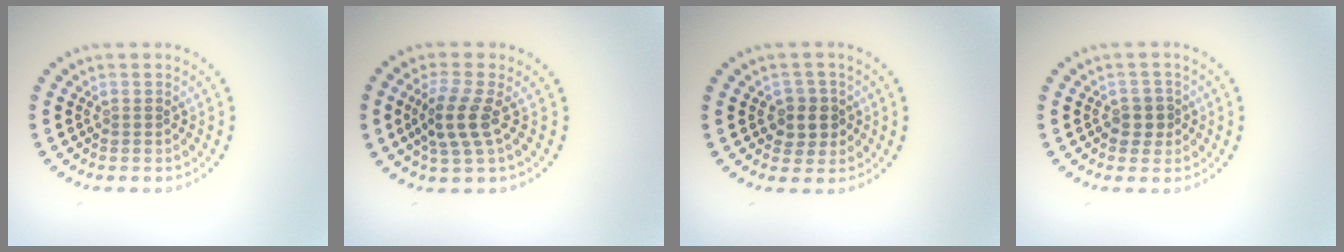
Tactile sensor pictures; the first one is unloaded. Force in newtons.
{"total": 3.4, "press": 2.9, "slide": 1.8}
{"total": 2.4, "press": 2.3, "slide": 0.8}
{"total": 1.5, "press": 1.4, "slide": 0.6}